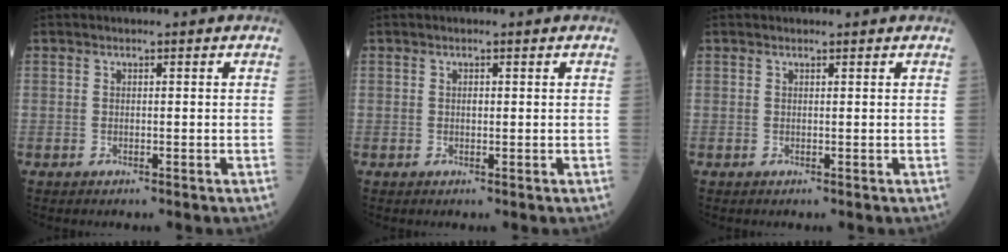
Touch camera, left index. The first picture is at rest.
{"total": 0.6, "force": [0.2, 0.4, 0.4], "torque": [-0.013, 0.001, 0.003]}
{"total": 1.0, "force": [1.0, 0.2, 0.1], "torque": [-0.009, 0.005, 0.015]}